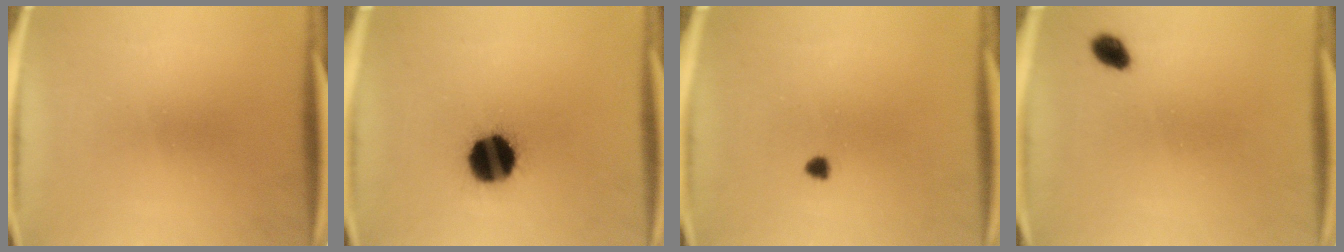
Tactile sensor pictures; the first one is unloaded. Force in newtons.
{"total": 15.3}
{"total": 1.2}
{"total": 2.9}